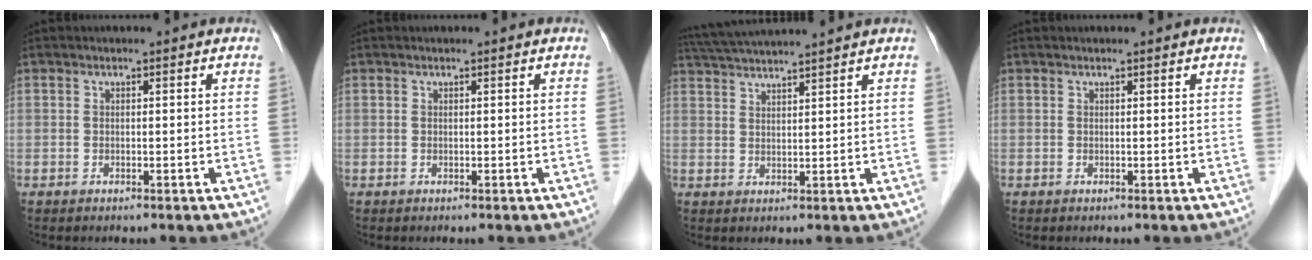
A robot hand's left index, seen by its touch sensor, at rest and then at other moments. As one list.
[{"total": 0.0}, {"total": 9.0, "force": [8.2, -1.3, 3.3], "torque": [-0.064, 0.030, 0.132]}, {"total": 0.0}]